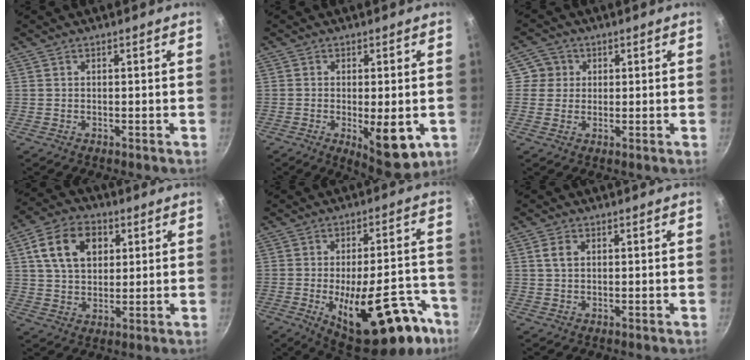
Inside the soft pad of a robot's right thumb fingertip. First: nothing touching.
{"total": 9.8, "force": [-2.3, 3.7, 8.8], "torque": [-0.109, -0.005, -0.020]}
{"total": 1.0, "force": [0.2, 1.0, 0.2], "torque": [0.002, 0.000, -0.001]}
{"total": 12.2, "force": [3.9, 8.6, 7.7], "torque": [-0.116, 0.005, 0.060]}
{"total": 24.1, "force": [-11.2, 10.1, 18.8], "torque": [-0.198, 0.042, -0.144]}
{"total": 1.2, "force": [0.3, 0.9, 0.8], "torque": [-0.013, 0.003, 0.005]}